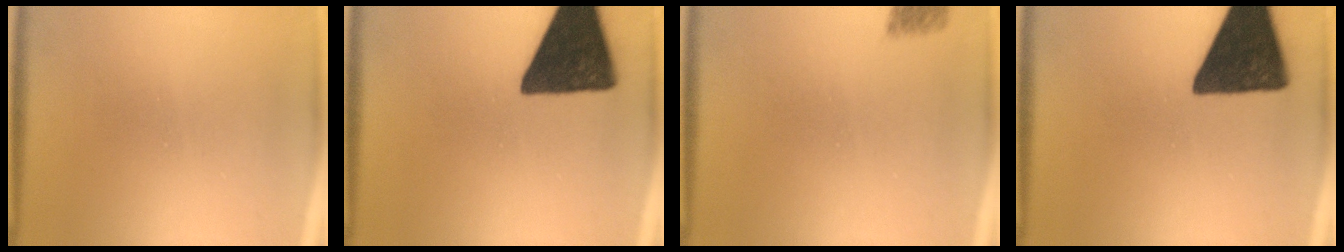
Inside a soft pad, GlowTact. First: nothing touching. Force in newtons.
{"total": 15.9}
{"total": 2.7}
{"total": 15.9}